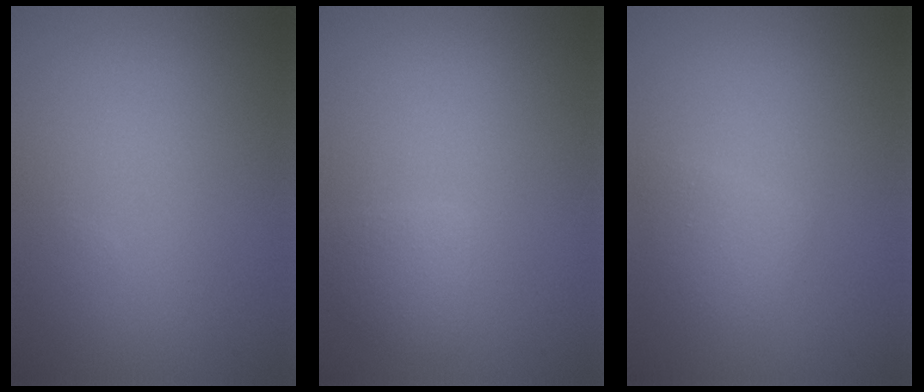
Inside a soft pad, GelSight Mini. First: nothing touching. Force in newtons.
{"total": 1.6, "press": 1.6, "slide": 0.1}
{"total": 1.5, "press": 1.5, "slide": 0.2}